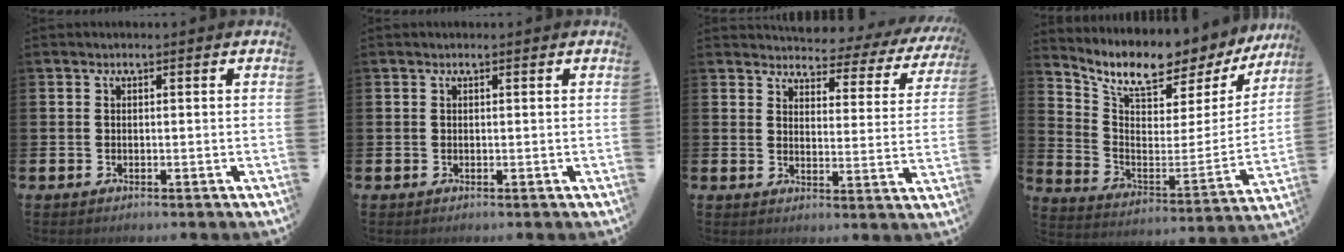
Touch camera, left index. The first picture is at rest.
{"total": 0.0}
{"total": 3.2, "force": [2.9, 1.2, 0.6], "torque": [-0.024, -0.031, 0.041]}
{"total": 10.4, "force": [9.0, 3.0, 4.1], "torque": [-0.113, -0.068, 0.151]}